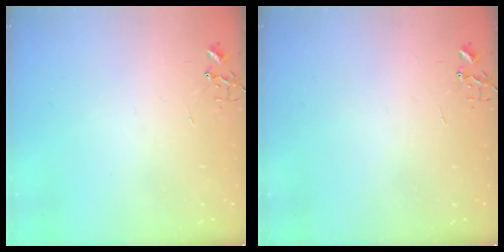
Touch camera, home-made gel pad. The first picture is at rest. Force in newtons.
{"total": 0.0}